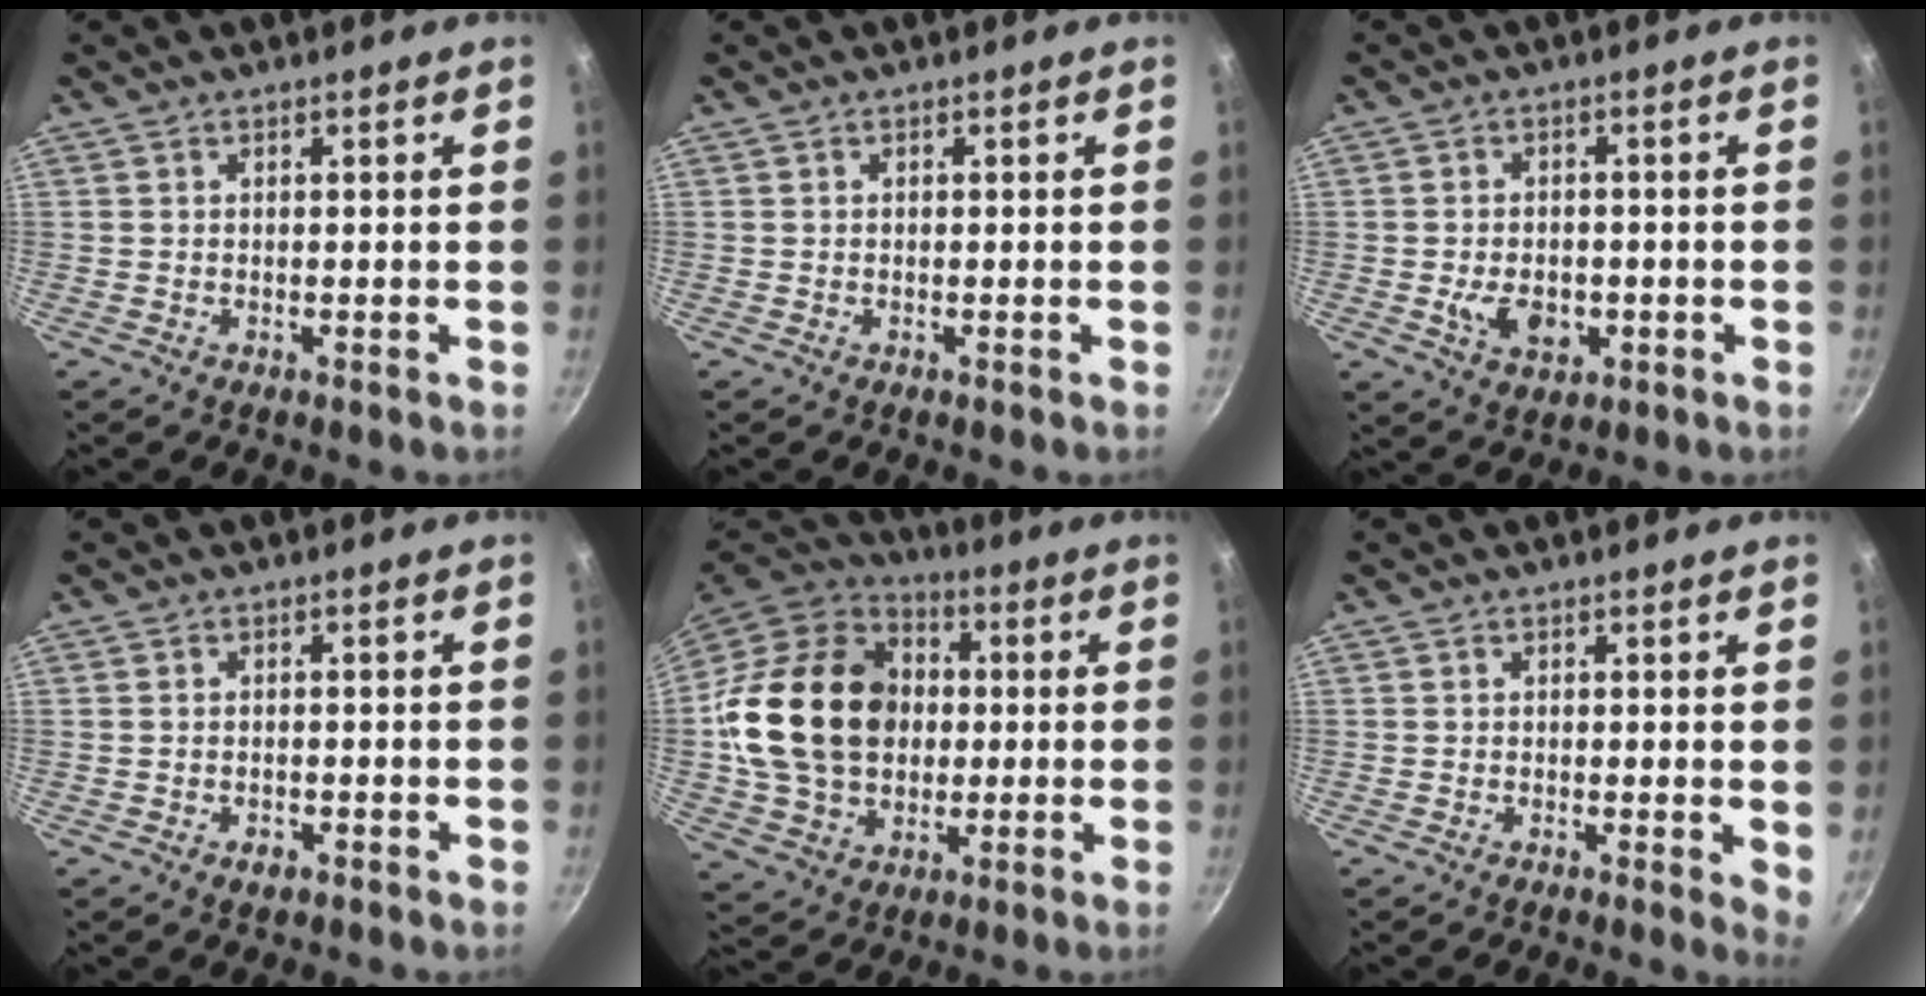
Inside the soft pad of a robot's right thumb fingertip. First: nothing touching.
{"total": 0.0}
{"total": 6.8, "force": [-1.5, 4.8, 4.5], "torque": [-0.059, 0.003, -0.019]}
{"total": 1.7, "force": [-0.9, 0.9, 1.1], "torque": [-0.021, 0.003, -0.015]}
{"total": 23.6, "force": [1.0, 18.3, 14.8], "torque": [-0.245, 0.028, 0.022]}
{"total": 2.6, "force": [0.2, 1.0, 2.4], "torque": [-0.025, -0.007, -0.001]}